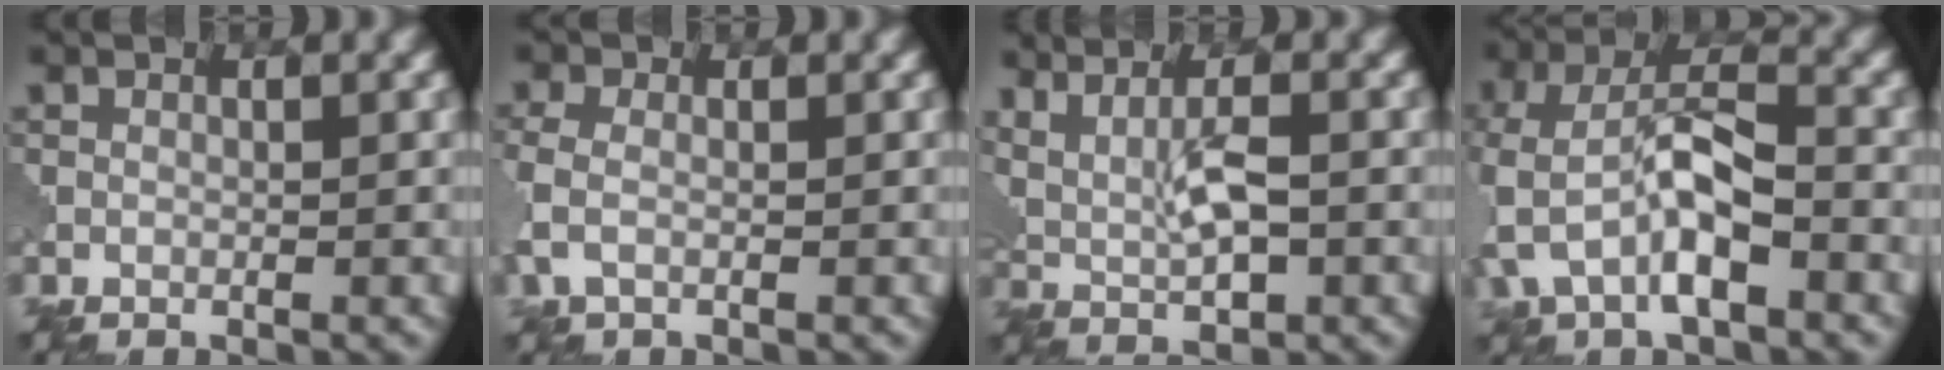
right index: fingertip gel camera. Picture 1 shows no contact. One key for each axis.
{"total": 2.8, "fx": -0.3, "fy": 1.9, "fz": 2.1, "tx": -0.058, "ty": -0.002, "tz": -0.016}
{"total": 3.7, "fx": 1.3, "fy": 1.2, "fz": 3.3, "tx": -0.068, "ty": -0.007, "tz": 0.032}
{"total": 7.5, "fx": -2.4, "fy": 3.8, "fz": 6.0, "tx": -0.128, "ty": 0.010, "tz": -0.050}